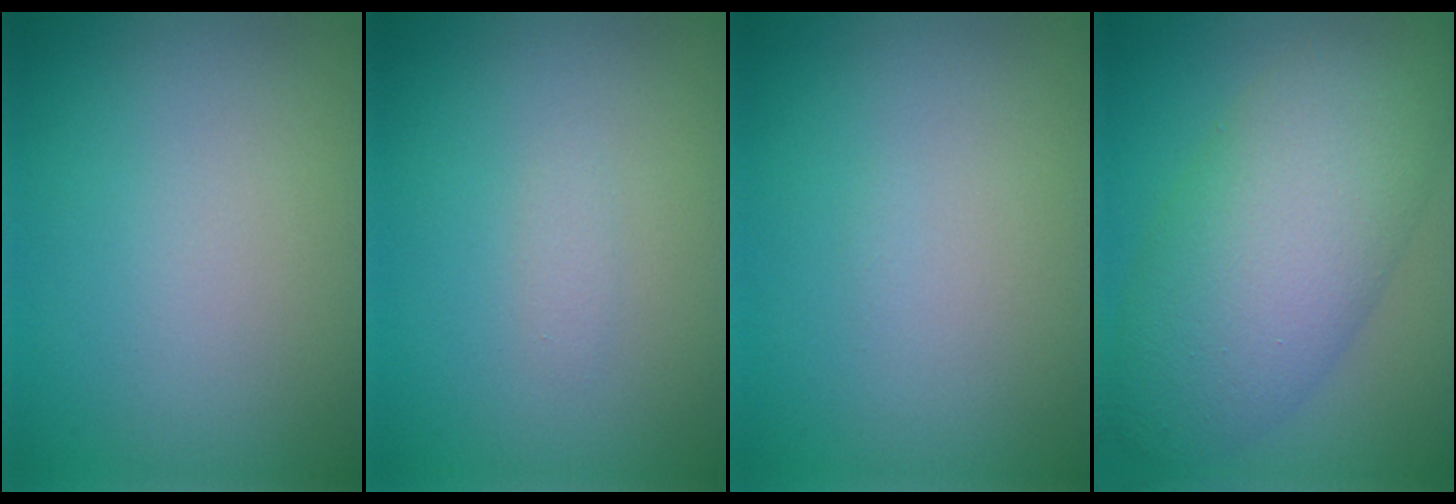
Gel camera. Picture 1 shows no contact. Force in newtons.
{"total": 0.6, "press": 0.6, "slide": 0.0}
{"total": 0.0}
{"total": 9.8, "press": 9.8, "slide": 0.4}